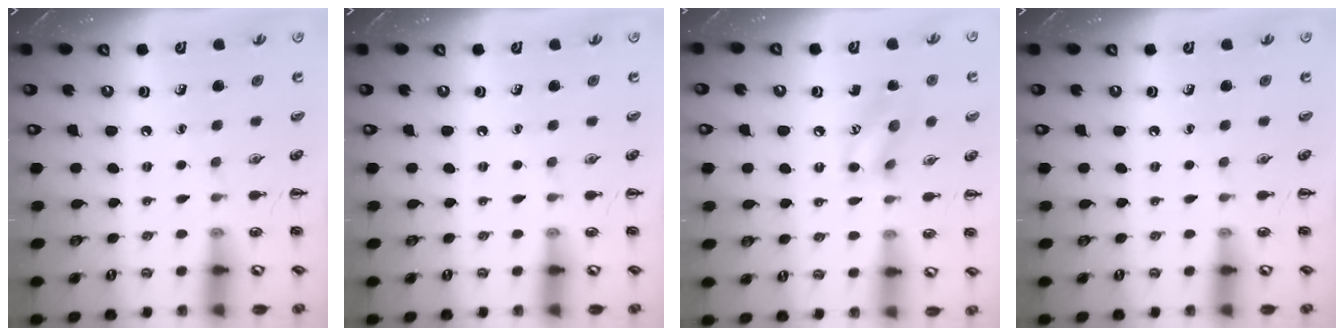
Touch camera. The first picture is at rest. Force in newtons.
{"total": 0.0}
{"total": 9.8, "press": 9.8, "slide": 0.3}
{"total": 0.0}